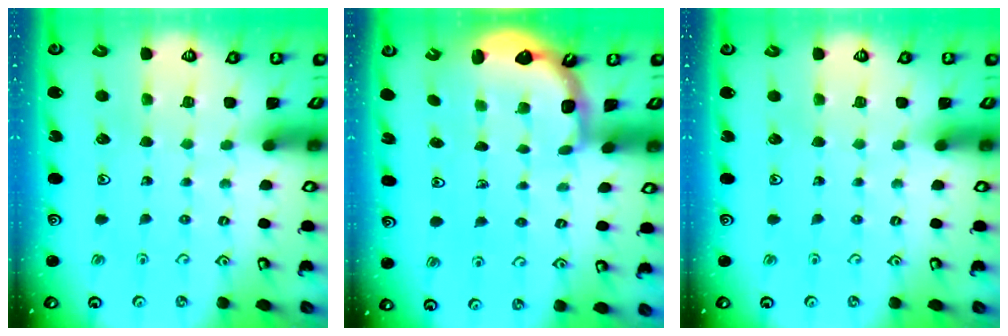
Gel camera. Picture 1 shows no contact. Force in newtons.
{"total": 2.6, "press": 2.2, "slide": 1.4}
{"total": 0.0}